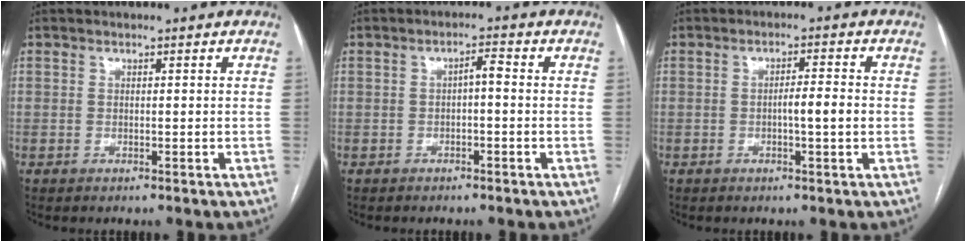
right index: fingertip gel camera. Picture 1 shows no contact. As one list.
[{"total": 2.1, "force": [-0.3, 0.5, 2.0], "torque": [-0.032, 0.009, -0.004]}, {"total": 3.5, "force": [-0.5, 0.1, 3.4], "torque": [-0.055, 0.001, -0.009]}]